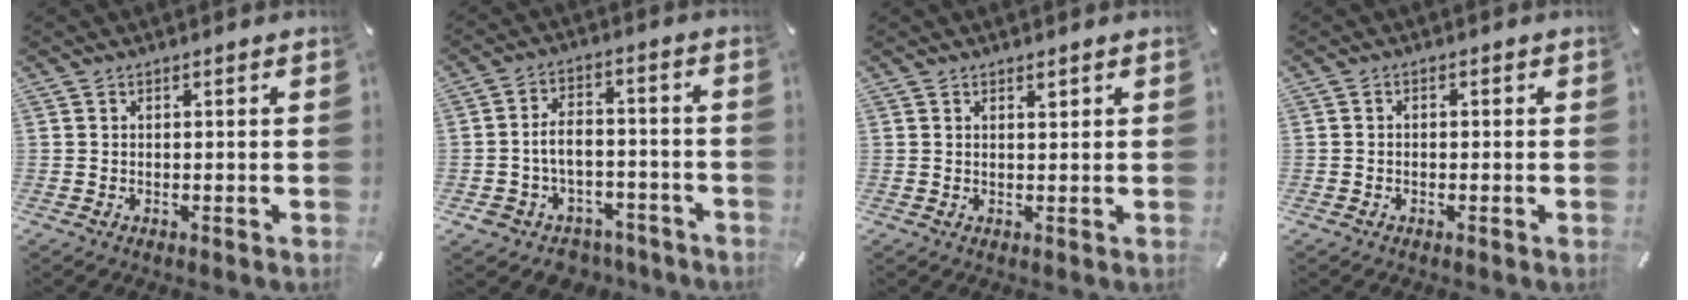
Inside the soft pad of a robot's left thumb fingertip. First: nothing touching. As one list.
[{"total": 7.8, "force": [-2.2, 6.5, 3.7], "torque": [-0.081, 0.023, -0.038]}, {"total": 1.1, "force": [0.7, 0.5, 0.5], "torque": [-0.004, -0.003, 0.012]}, {"total": 1.2, "force": [-0.8, 0.8, 0.4], "torque": [-0.006, 0.006, -0.018]}]